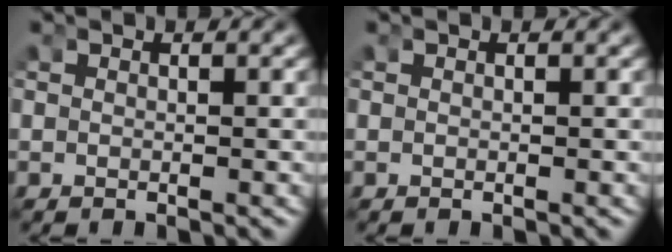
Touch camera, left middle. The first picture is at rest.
{"total": 0.0}